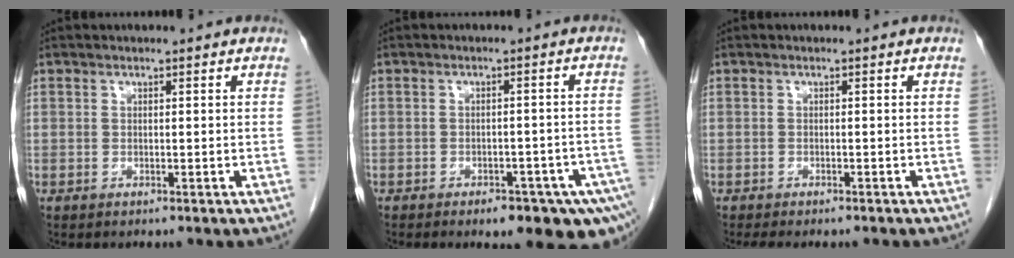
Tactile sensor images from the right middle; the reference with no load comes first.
{"total": 11.6, "force": [-7.7, 4.1, 7.6], "torque": [-0.055, 0.008, -0.092]}
{"total": 5.4, "force": [-4.6, 1.6, 2.4], "torque": [-0.027, -0.007, -0.063]}